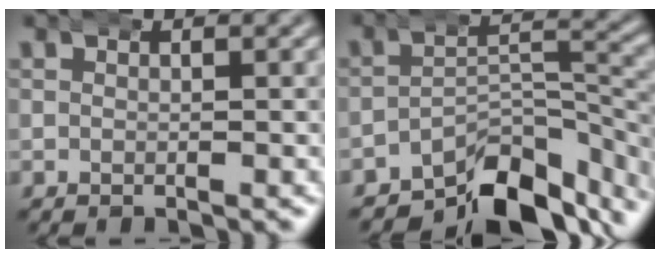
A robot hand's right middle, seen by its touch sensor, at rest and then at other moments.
{"total": 9.8, "force": [-7.2, 3.8, 5.4], "torque": [-0.044, -0.011, -0.111]}